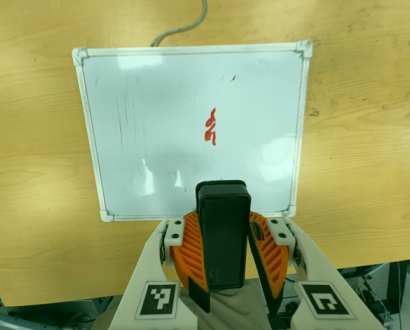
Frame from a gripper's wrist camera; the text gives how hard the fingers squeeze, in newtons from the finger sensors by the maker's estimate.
{"total": 9.3, "left": 9.2, "right": 9.4}